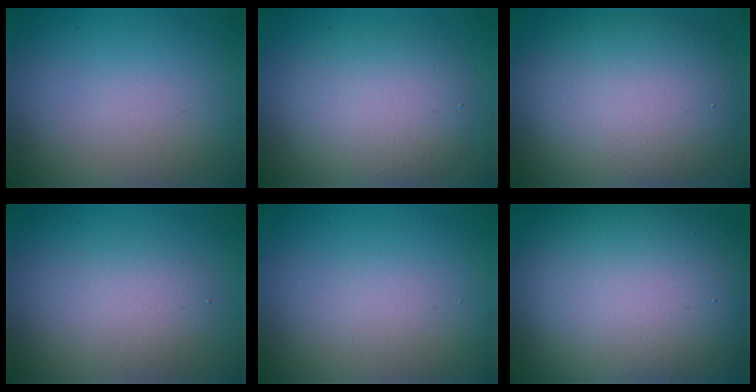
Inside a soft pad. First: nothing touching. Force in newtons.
{"total": 5.1, "press": 5.1, "slide": 0.3}
{"total": 9.9, "press": 9.9, "slide": 0.4}
{"total": 2.8, "press": 2.8, "slide": 0.1}
{"total": 1.0, "press": 1.0, "slide": 0.0}
{"total": 16.3, "press": 16.2, "slide": 1.4}